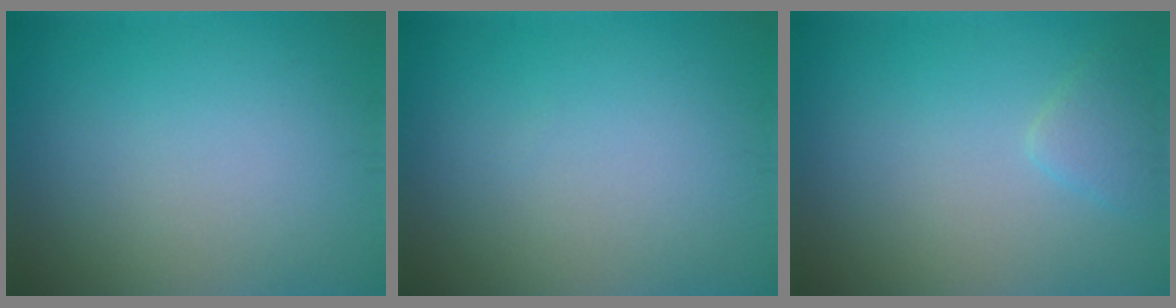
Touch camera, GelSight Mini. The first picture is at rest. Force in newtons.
{"total": 0.0}
{"total": 1.5, "press": 1.5, "slide": 0.2}